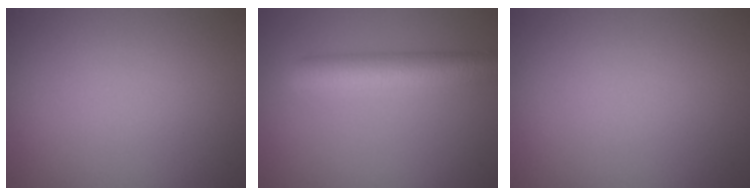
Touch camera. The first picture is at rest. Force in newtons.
{"total": 5.6, "press": 5.6, "slide": 0.1}
{"total": 0.0}